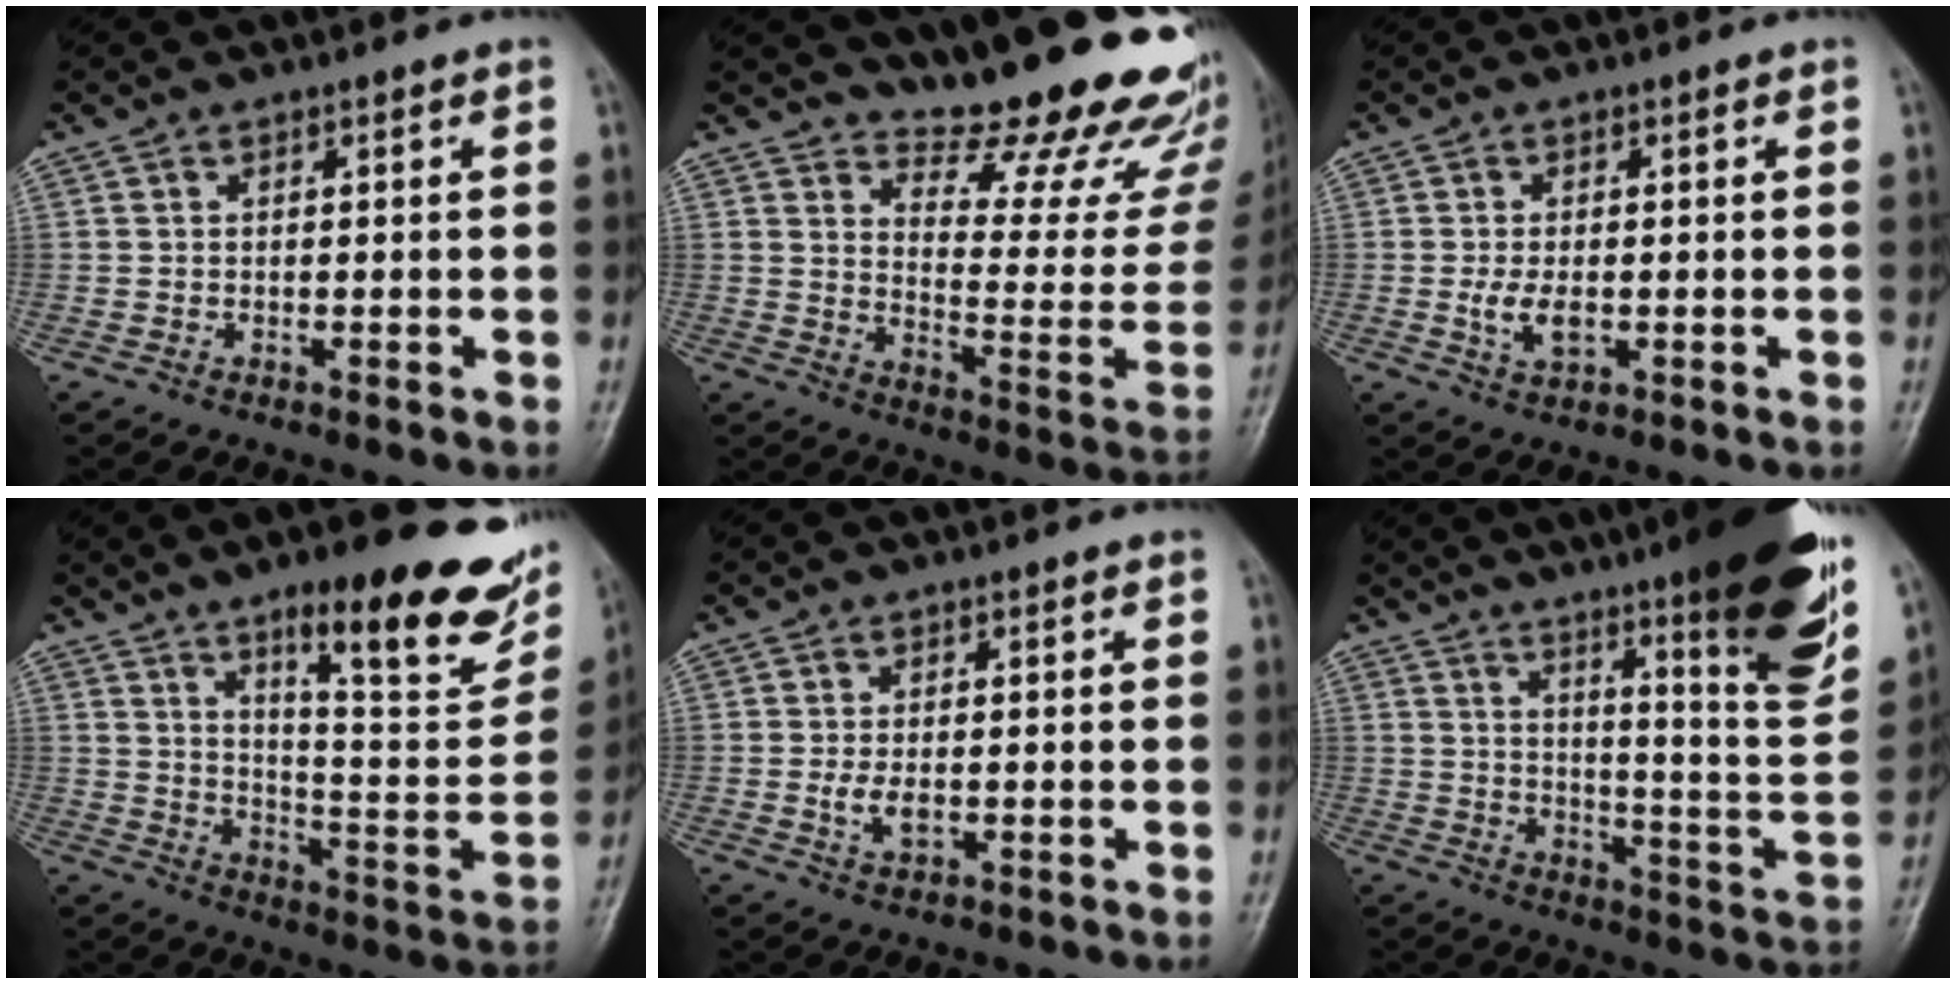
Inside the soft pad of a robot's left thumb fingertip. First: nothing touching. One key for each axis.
{"total": 22.6, "fx": 19.6, "fy": 6.0, "fz": 9.5, "tx": -0.083, "ty": -0.168, "tz": 0.246}
{"total": 4.1, "fx": -0.5, "fy": 2.3, "fz": 3.4, "tx": -0.063, "ty": -0.006, "tz": -0.007}
{"total": 23.8, "fx": 13.7, "fy": 6.5, "fz": 18.3, "tx": -0.207, "ty": -0.061, "tz": 0.203}
{"total": 3.3, "fx": -0.3, "fy": 1.8, "fz": 2.7, "tx": -0.050, "ty": -0.005, "tz": -0.005}
{"total": 25.1, "fx": 16.0, "fy": 3.1, "fz": 19.1, "tx": -0.250, "ty": -0.070, "tz": 0.226}